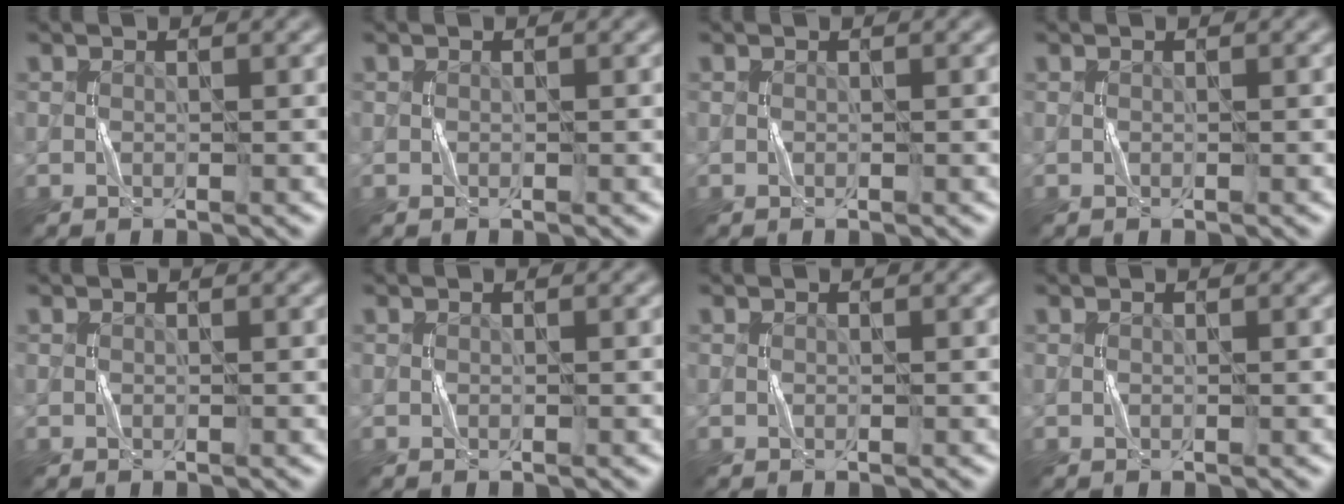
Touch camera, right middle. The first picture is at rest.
{"total": 0.0}
{"total": 0.0}
{"total": 0.0}
{"total": 0.0}
{"total": 0.0}
{"total": 0.0}
{"total": 0.0}